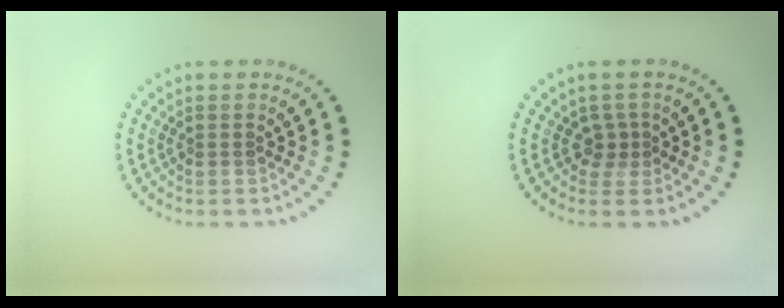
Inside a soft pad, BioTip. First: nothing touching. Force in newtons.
{"total": 1.4, "press": 1.1, "slide": 0.9}